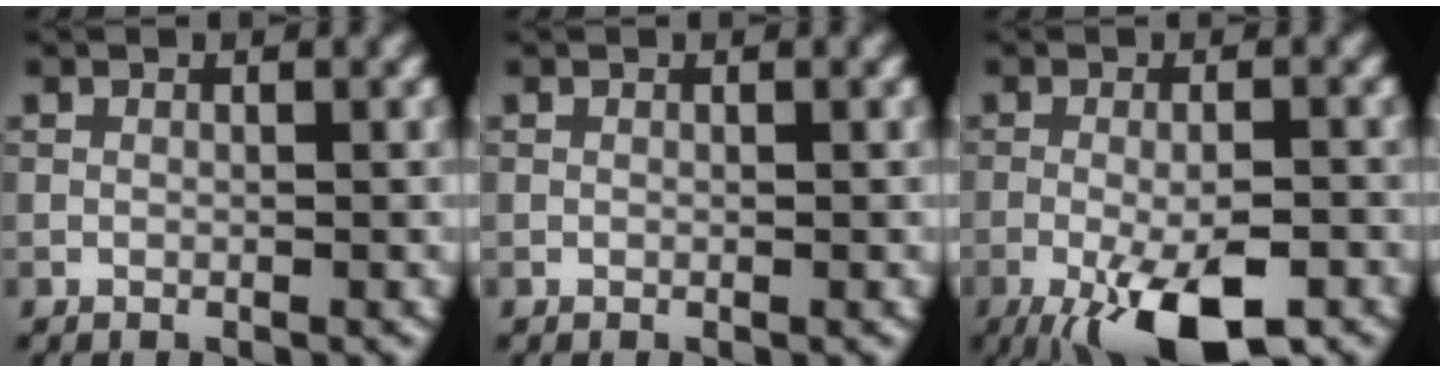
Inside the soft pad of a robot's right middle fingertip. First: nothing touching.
{"total": 0.0}
{"total": 8.7, "force": [-4.5, 2.6, 7.0], "torque": [-0.119, -0.010, -0.073]}